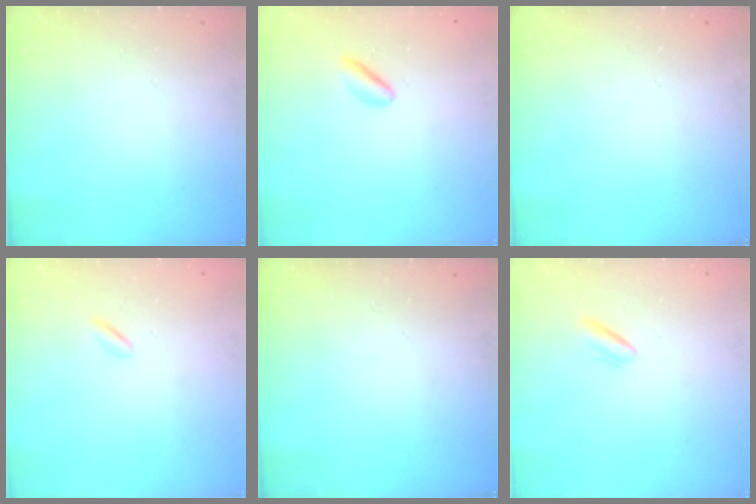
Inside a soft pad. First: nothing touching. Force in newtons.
{"total": 2.9, "press": 2.8, "slide": 0.9}
{"total": 0.0}
{"total": 0.9, "press": 0.8, "slide": 0.4}
{"total": 0.0}
{"total": 2.7, "press": 2.5, "slide": 1.0}